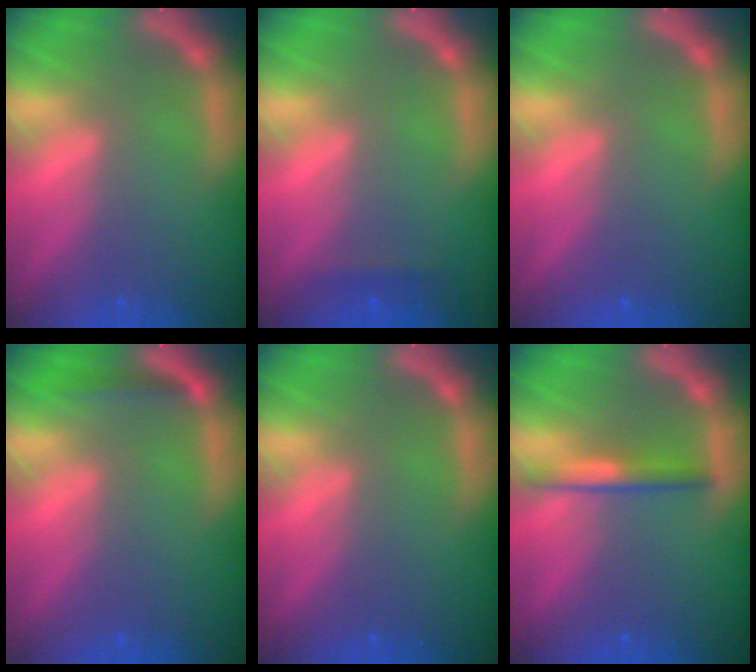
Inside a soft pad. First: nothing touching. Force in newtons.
{"total": 0.9}
{"total": 0.0}
{"total": 1.4}
{"total": 0.0}
{"total": 2.5}